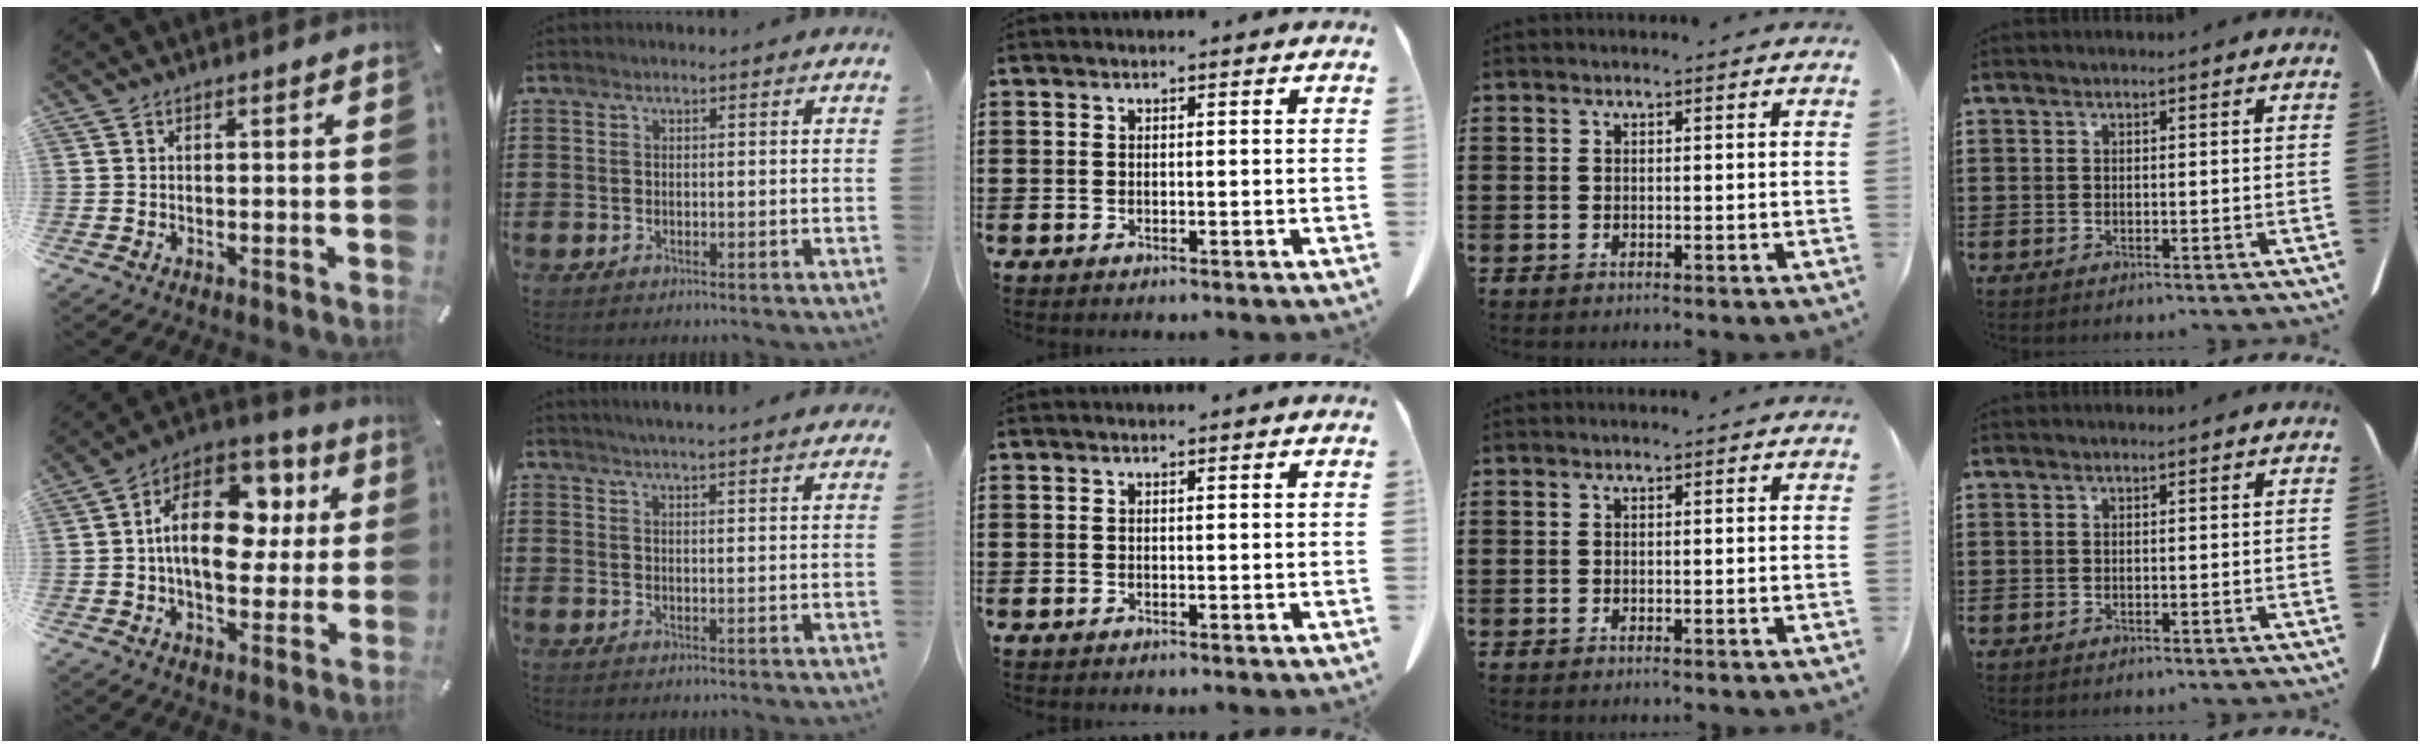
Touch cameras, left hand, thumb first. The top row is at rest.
{"thumb": {"total": 19.4, "force": [3.7, 12.7, 14.2], "torque": [-0.233, -0.007, 0.067]}, "index": {"total": 3.3, "force": [3.2, -0.7, 0.5], "torque": [-0.019, -0.013, 0.057]}}